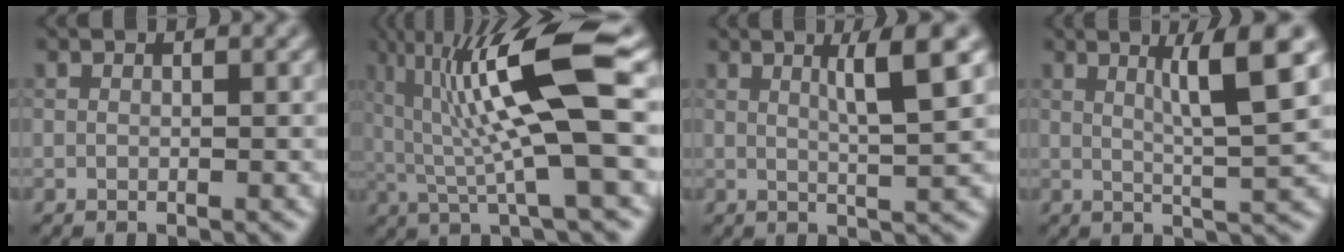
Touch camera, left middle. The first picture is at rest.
{"total": 10.8, "force": [2.2, 1.8, 10.4], "torque": [-0.175, -0.001, 0.044]}
{"total": 4.2, "force": [1.6, 0.4, 3.8], "torque": [-0.055, 0.003, 0.027]}
{"total": 5.8, "force": [2.1, 0.6, 5.3], "torque": [-0.081, 0.002, 0.037]}